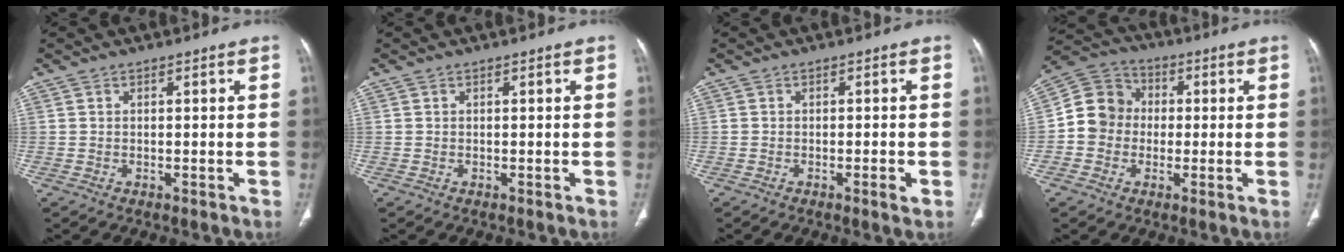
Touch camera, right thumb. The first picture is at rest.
{"total": 0.0}
{"total": 1.8, "force": [-0.8, 0.0, 1.6], "torque": [-0.028, -0.004, -0.013]}
{"total": 9.5, "force": [-0.6, 8.7, 3.7], "torque": [-0.043, 0.033, -0.023]}